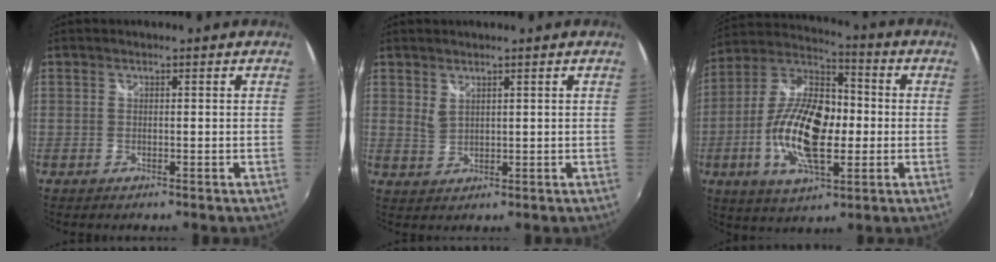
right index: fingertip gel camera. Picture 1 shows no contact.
{"total": 2.1, "force": [1.7, 0.8, 1.1], "torque": [-0.019, -0.003, 0.032]}
{"total": 18.1, "force": [-3.0, 8.2, 15.9], "torque": [-0.311, 0.000, -0.060]}